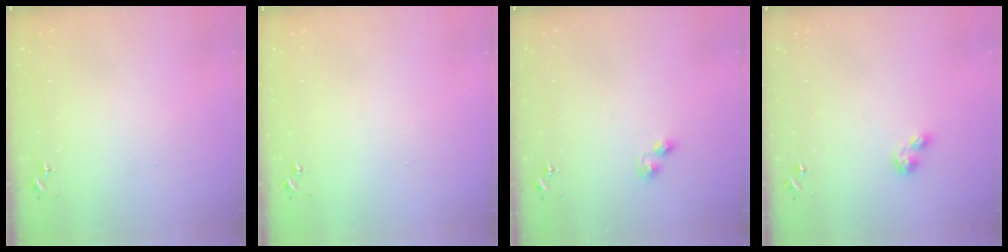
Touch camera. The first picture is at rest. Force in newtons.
{"total": 0.0}
{"total": 3.7, "press": 3.7, "slide": 0.6}
{"total": 7.0, "press": 7.0, "slide": 0.7}